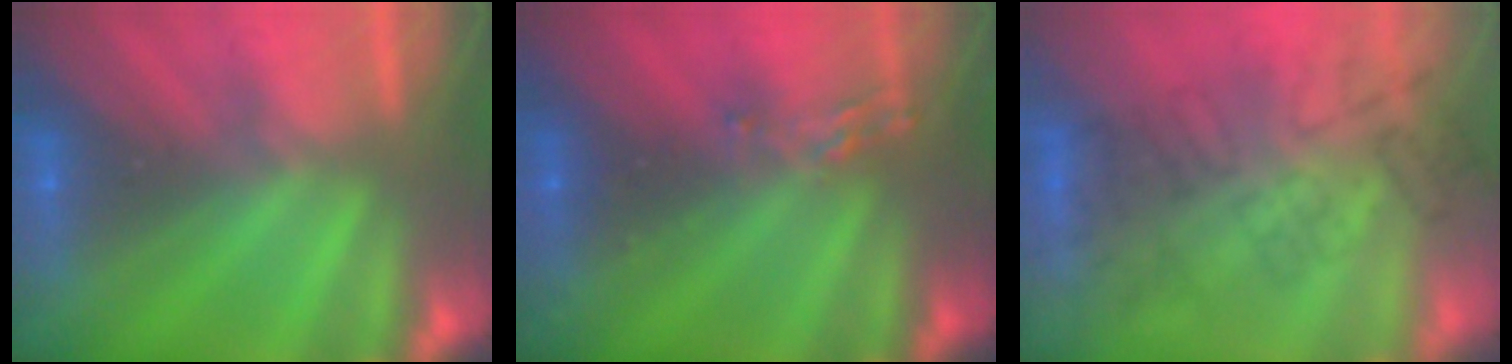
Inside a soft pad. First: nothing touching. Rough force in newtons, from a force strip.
{"total": 2.5}
{"total": 4.0}